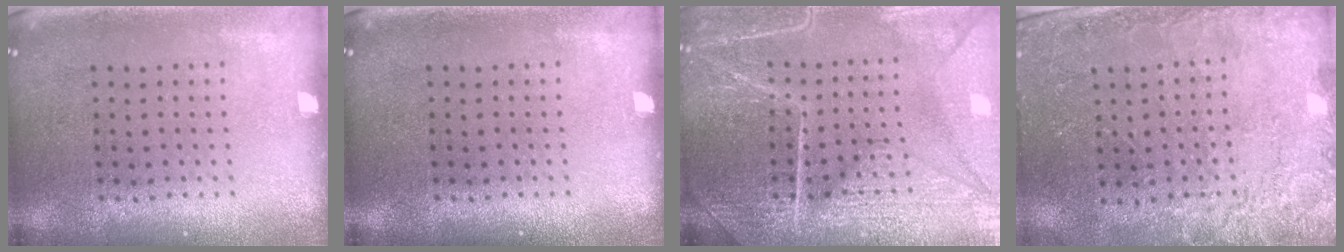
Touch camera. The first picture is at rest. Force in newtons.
{"total": 0.0}
{"total": 7.0, "press": 6.9, "slide": 0.8}
{"total": 2.5, "press": 2.4, "slide": 0.5}